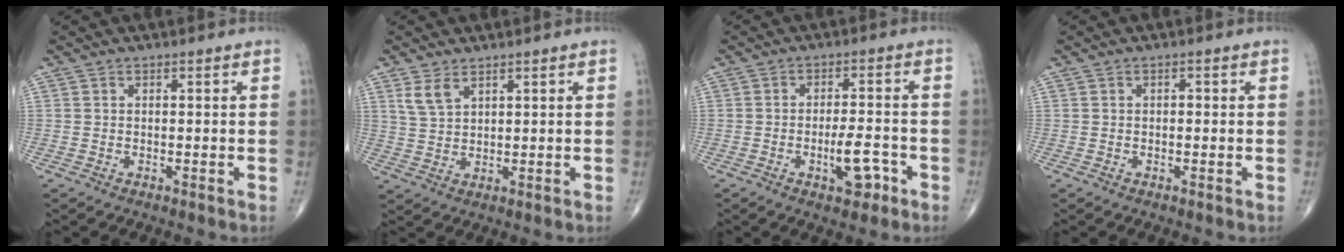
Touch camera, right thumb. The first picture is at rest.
{"total": 4.0, "force": [2.5, 2.0, 2.4], "torque": [-0.047, -0.008, 0.057]}
{"total": 6.4, "force": [-2.7, 2.5, 5.2], "torque": [-0.072, 0.016, -0.038]}
{"total": 0.8, "force": [0.0, 0.4, 0.6], "torque": [-0.009, 0.001, 0.000]}